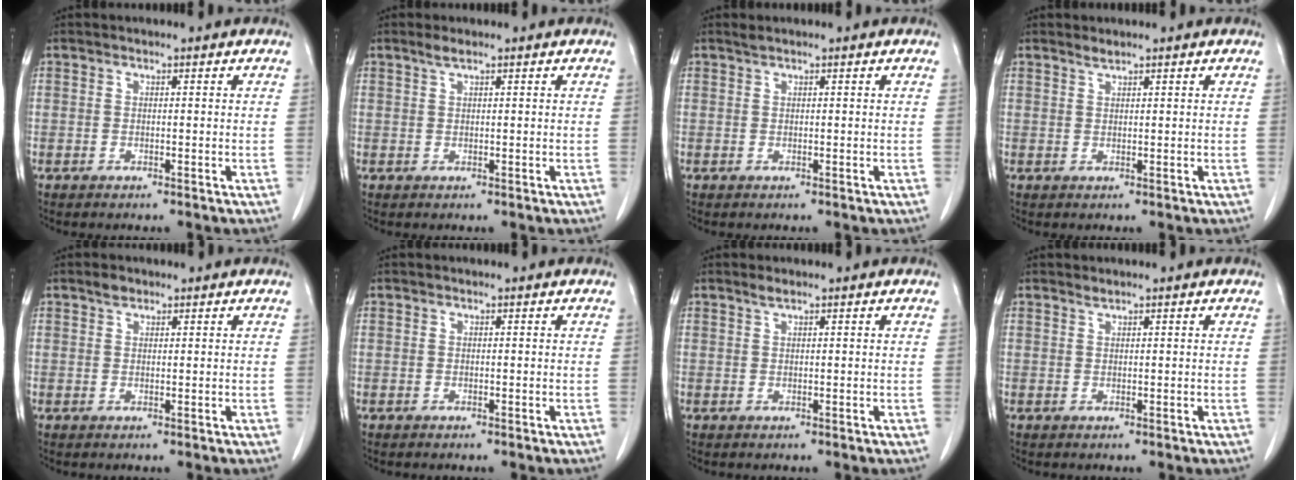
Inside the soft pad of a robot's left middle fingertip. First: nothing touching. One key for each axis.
{"total": 1.3, "fx": 1.0, "fy": 0.0, "fz": 0.8, "tx": -0.021, "ty": 0.002, "tz": 0.021}
{"total": 0.5, "fx": 0.5, "fy": -0.1, "fz": 0.2, "tx": -0.012, "ty": 0.004, "tz": 0.014}
{"total": 0.9, "fx": 0.8, "fy": -0.1, "fz": 0.2, "tx": -0.008, "ty": -0.004, "tz": 0.018}
{"total": 1.4, "fx": 1.1, "fy": 0.7, "fz": 0.5, "tx": -0.014, "ty": 0.001, "tz": 0.018}
{"total": 0.0}
{"total": 1.0, "fx": 0.8, "fy": 0.0, "fz": 0.5, "tx": -0.016, "ty": 0.000, "tz": 0.018}
{"total": 0.6, "fx": 0.6, "fy": -0.1, "fz": 0.1, "tx": -0.008, "ty": -0.004, "tz": 0.012}